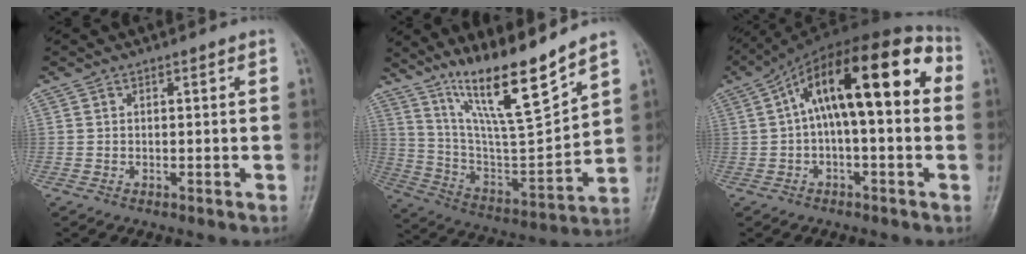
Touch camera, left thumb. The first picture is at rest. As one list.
[{"total": 17.9, "force": [13.1, 2.0, 12.1], "torque": [-0.189, -0.076, 0.244]}, {"total": 18.5, "force": [2.9, 7.3, 16.8], "torque": [-0.231, 0.054, 0.033]}]